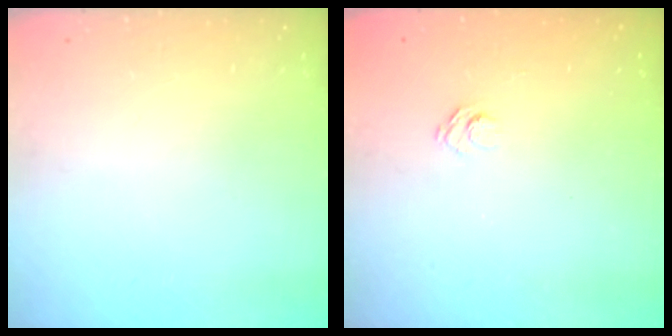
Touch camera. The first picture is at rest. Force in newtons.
{"total": 3.1, "press": 2.8, "slide": 1.3}